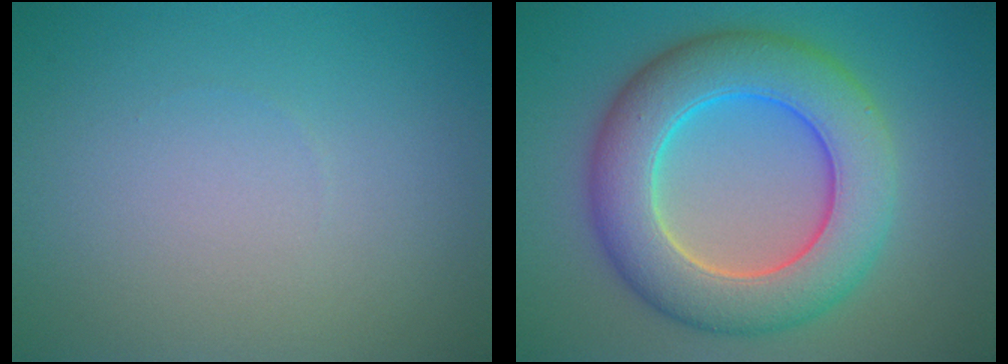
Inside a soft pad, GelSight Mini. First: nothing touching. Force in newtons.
{"total": 9.4, "press": 9.4, "slide": 0.2}